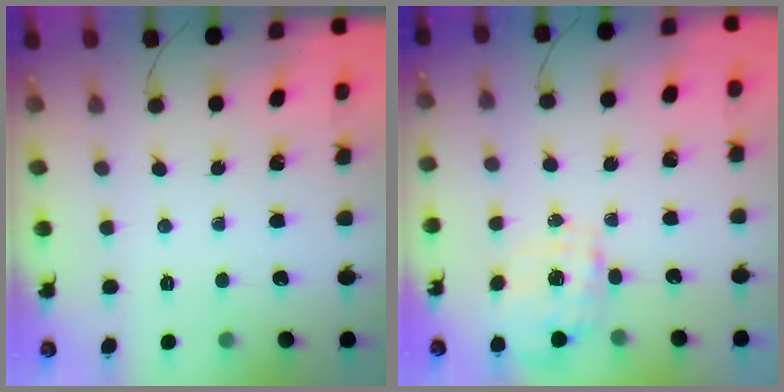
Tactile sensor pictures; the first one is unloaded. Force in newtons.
{"total": 1.5, "press": 1.5, "slide": 0.5}